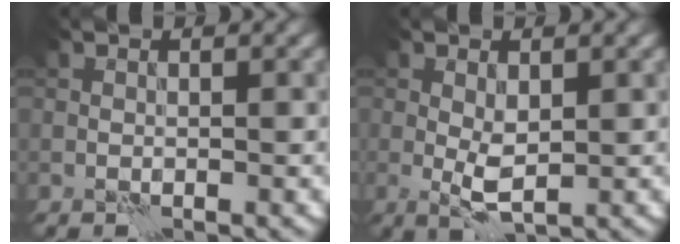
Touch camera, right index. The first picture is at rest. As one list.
[{"total": 2.7, "force": [0.1, 1.1, 2.5], "torque": [-0.048, -0.002, 0.003]}]